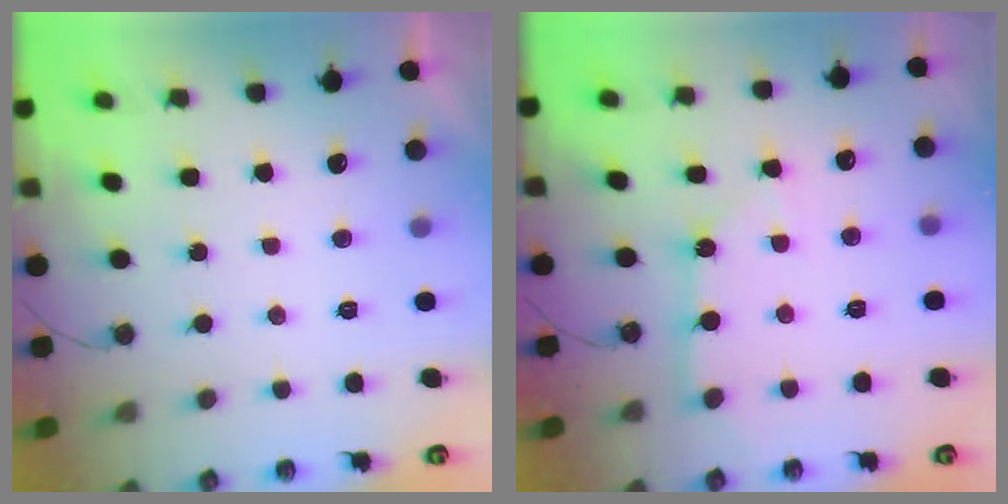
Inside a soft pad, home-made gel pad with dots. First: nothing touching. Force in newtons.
{"total": 3.5, "press": 3.4, "slide": 0.2}